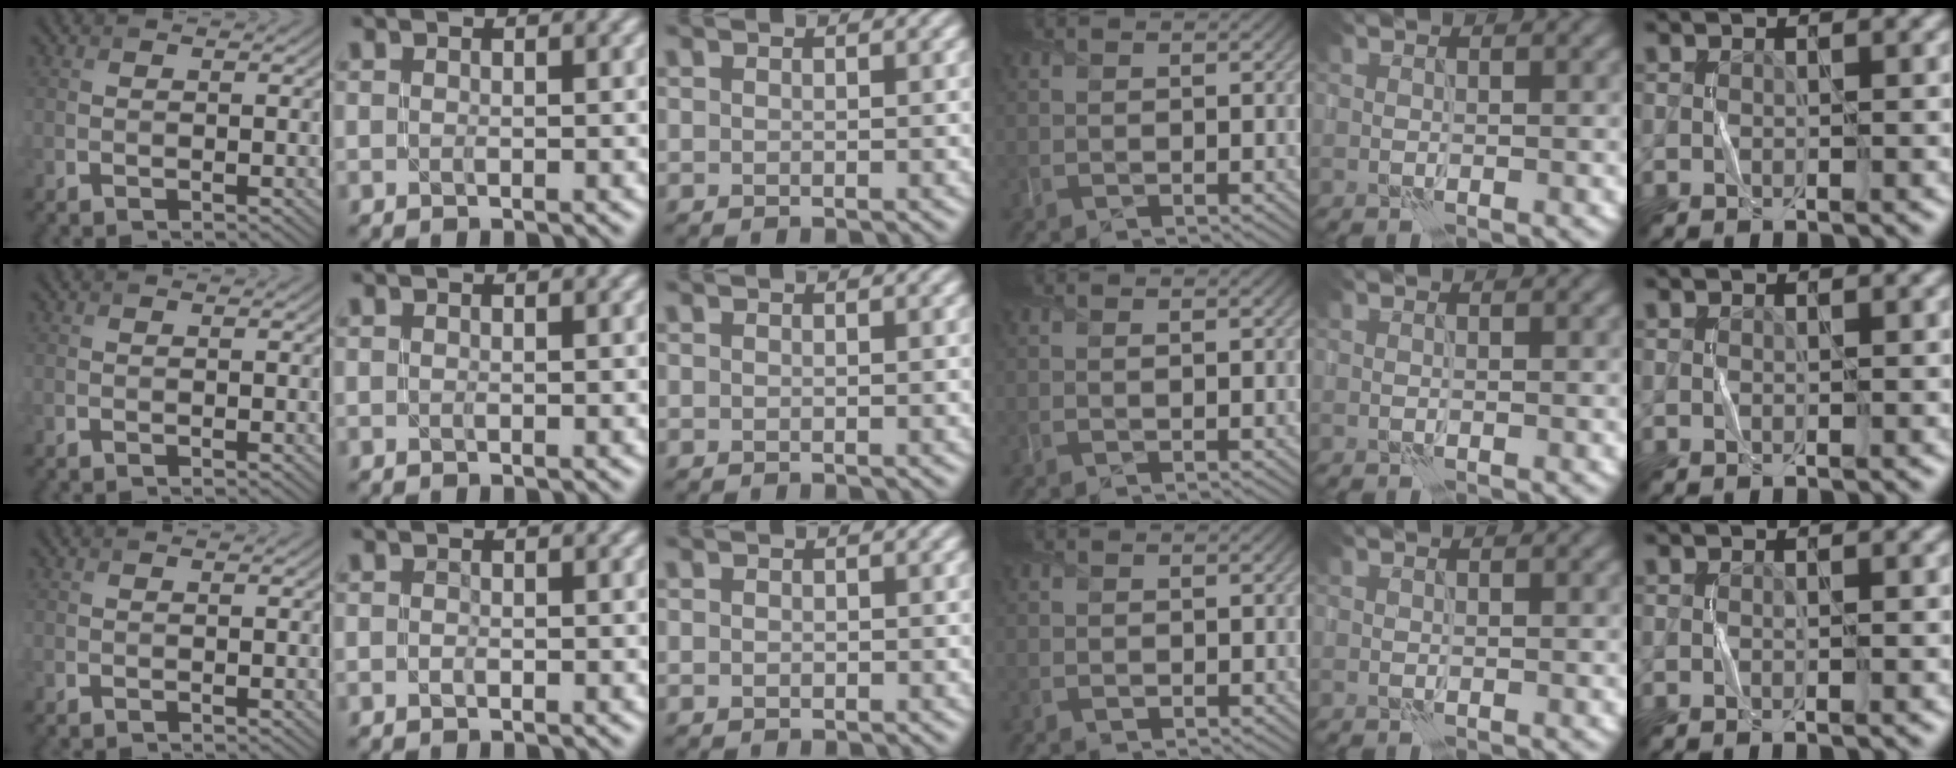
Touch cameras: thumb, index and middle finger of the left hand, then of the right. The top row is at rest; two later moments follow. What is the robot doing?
{"motion": "fold", "object": "shorts"}